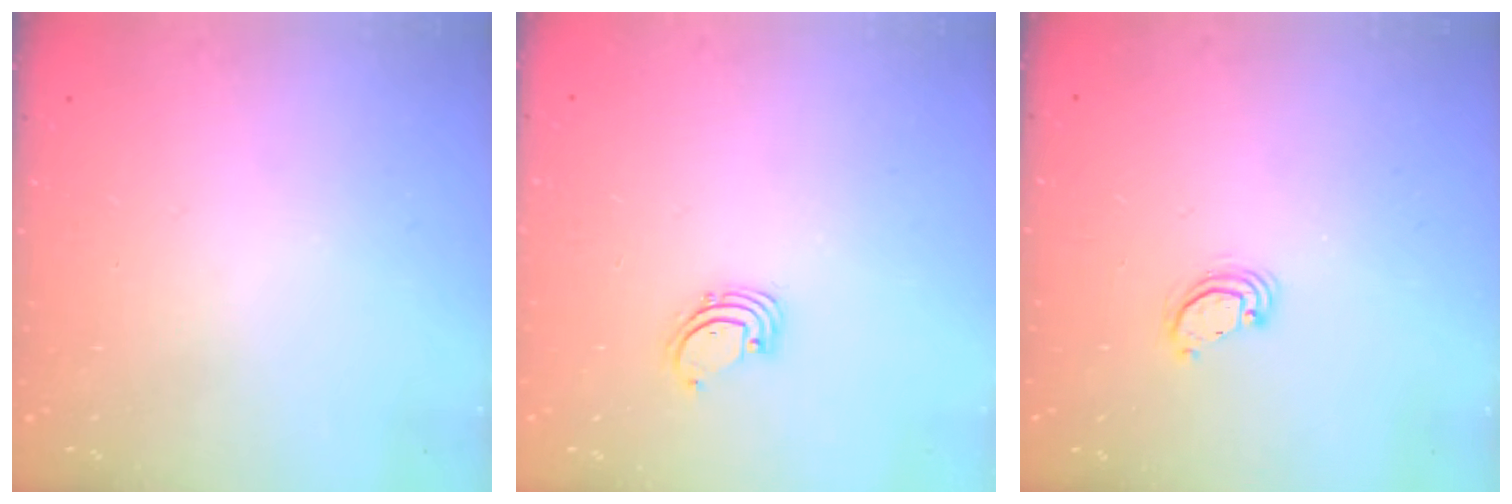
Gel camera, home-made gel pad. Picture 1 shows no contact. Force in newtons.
{"total": 1.4, "press": 1.4, "slide": 0.1}
{"total": 3.2, "press": 3.2, "slide": 0.2}